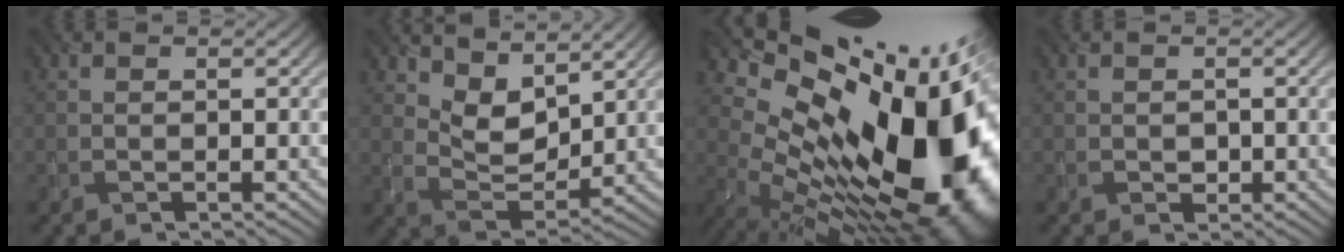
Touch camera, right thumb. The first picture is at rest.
{"total": 6.4, "force": [4.5, 2.9, 3.4], "torque": [-0.077, -0.011, 0.083]}
{"total": 20.2, "force": [3.1, 10.7, 16.9], "torque": [-0.245, -0.029, 0.079]}
{"total": 1.0, "force": [-0.3, 0.9, 0.3], "torque": [-0.007, -0.005, -0.001]}